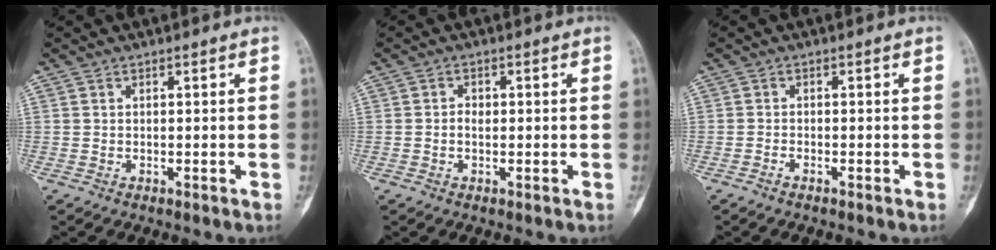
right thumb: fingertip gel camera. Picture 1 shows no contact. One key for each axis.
{"total": 1.5, "fx": -0.1, "fy": 1.1, "fz": 1.0, "tx": -0.012, "ty": 0.005, "tz": -0.004}
{"total": 1.1, "fx": -0.9, "fy": 0.2, "fz": 0.5, "tx": -0.012, "ty": 0.009, "tz": -0.018}